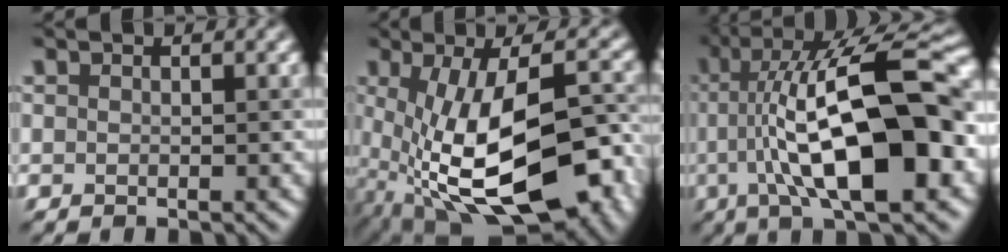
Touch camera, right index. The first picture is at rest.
{"total": 15.7, "force": [-4.1, 7.2, 13.4], "torque": [-0.213, -0.035, -0.048]}
{"total": 15.4, "force": [-0.7, 4.7, 14.6], "torque": [-0.212, 0.032, -0.016]}